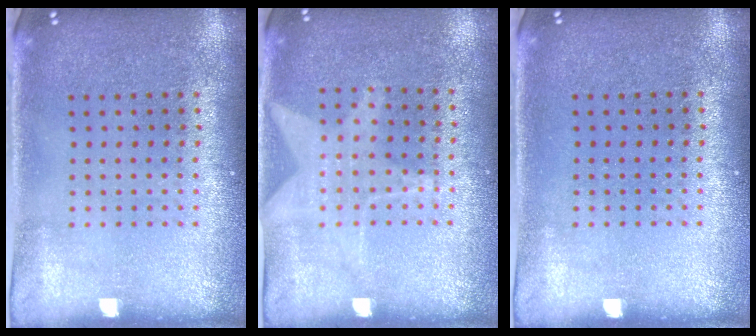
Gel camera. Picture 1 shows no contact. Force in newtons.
{"total": 1.2, "press": 0.9, "slide": 0.8}
{"total": 0.0}